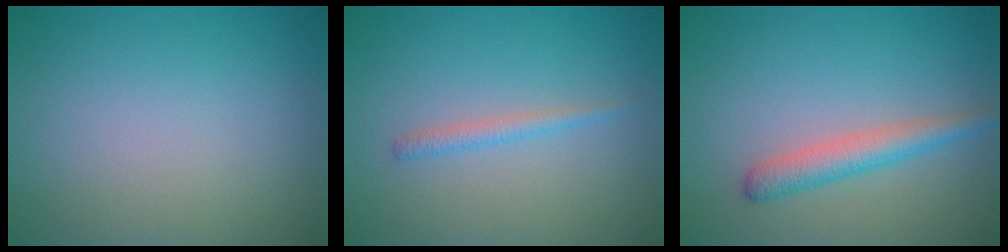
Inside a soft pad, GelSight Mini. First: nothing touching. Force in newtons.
{"total": 1.2, "press": 1.2, "slide": 0.0}
{"total": 2.8, "press": 2.7, "slide": 0.2}